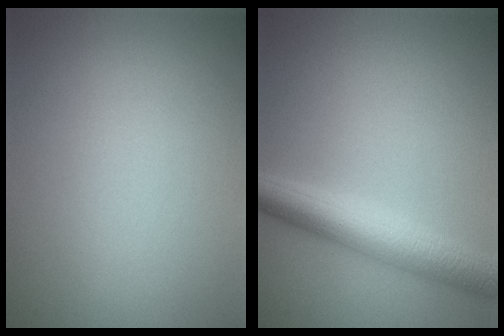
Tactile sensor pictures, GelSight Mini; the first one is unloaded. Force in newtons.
{"total": 5.2, "press": 5.2, "slide": 0.0}